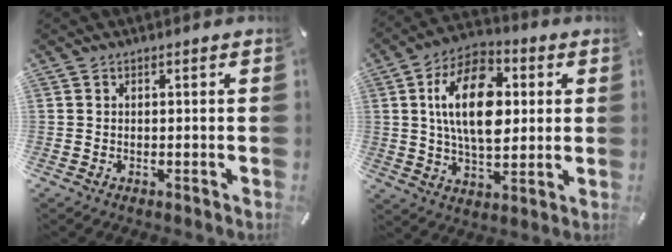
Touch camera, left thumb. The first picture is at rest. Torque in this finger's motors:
{"motor_torque": [0.68, 1.33, 1.54, -1.23, 0.67]}